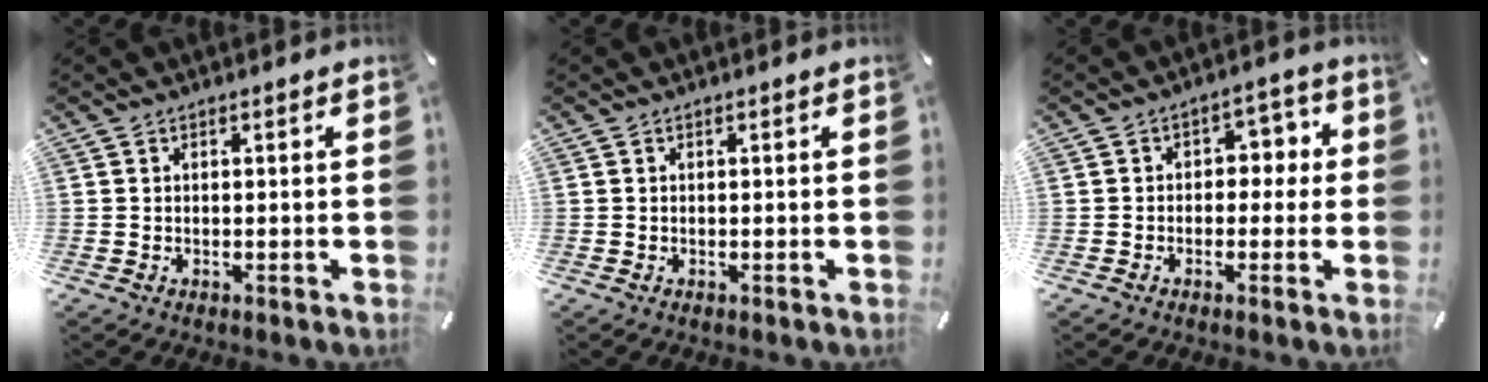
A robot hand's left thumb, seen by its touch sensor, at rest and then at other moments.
{"total": 0.0}
{"total": 4.7, "force": [-1.0, 3.7, 2.7], "torque": [-0.031, 0.010, -0.029]}